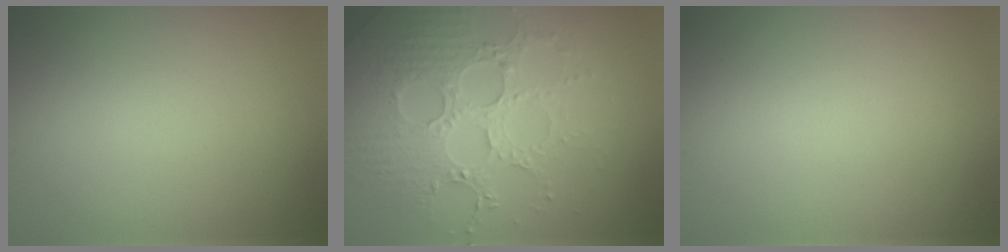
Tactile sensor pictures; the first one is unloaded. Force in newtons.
{"total": 5.6, "press": 4.8, "slide": 2.9}
{"total": 0.0}